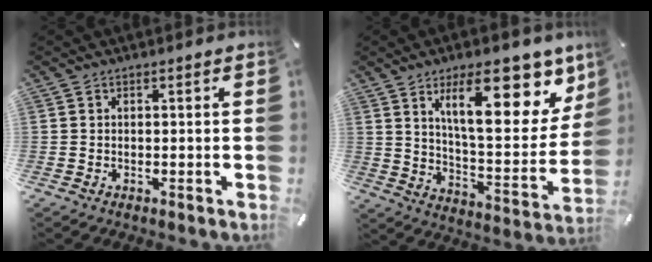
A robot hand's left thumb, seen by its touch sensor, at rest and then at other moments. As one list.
[{"total": 21.8, "force": [11.6, 8.7, 16.2], "torque": [-0.234, -0.062, 0.185]}]